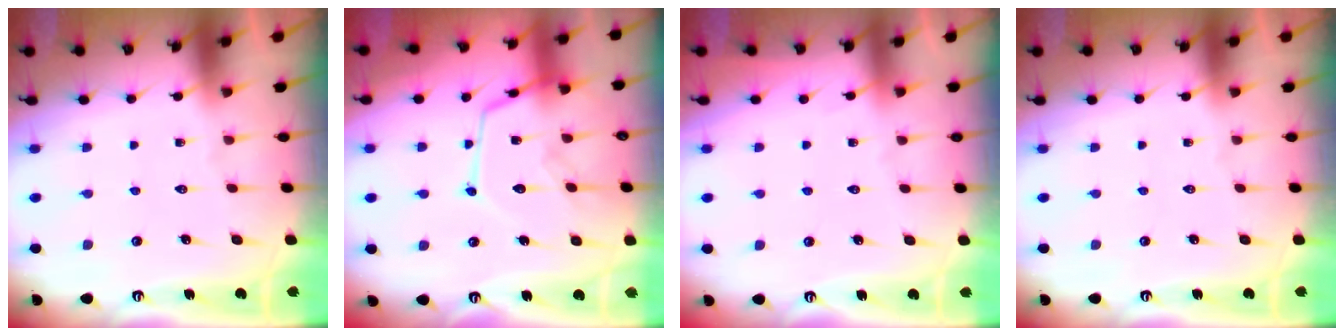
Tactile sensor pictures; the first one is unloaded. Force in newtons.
{"total": 15.1, "press": 15.0, "slide": 1.3}
{"total": 2.6, "press": 2.6, "slide": 0.4}
{"total": 0.0}